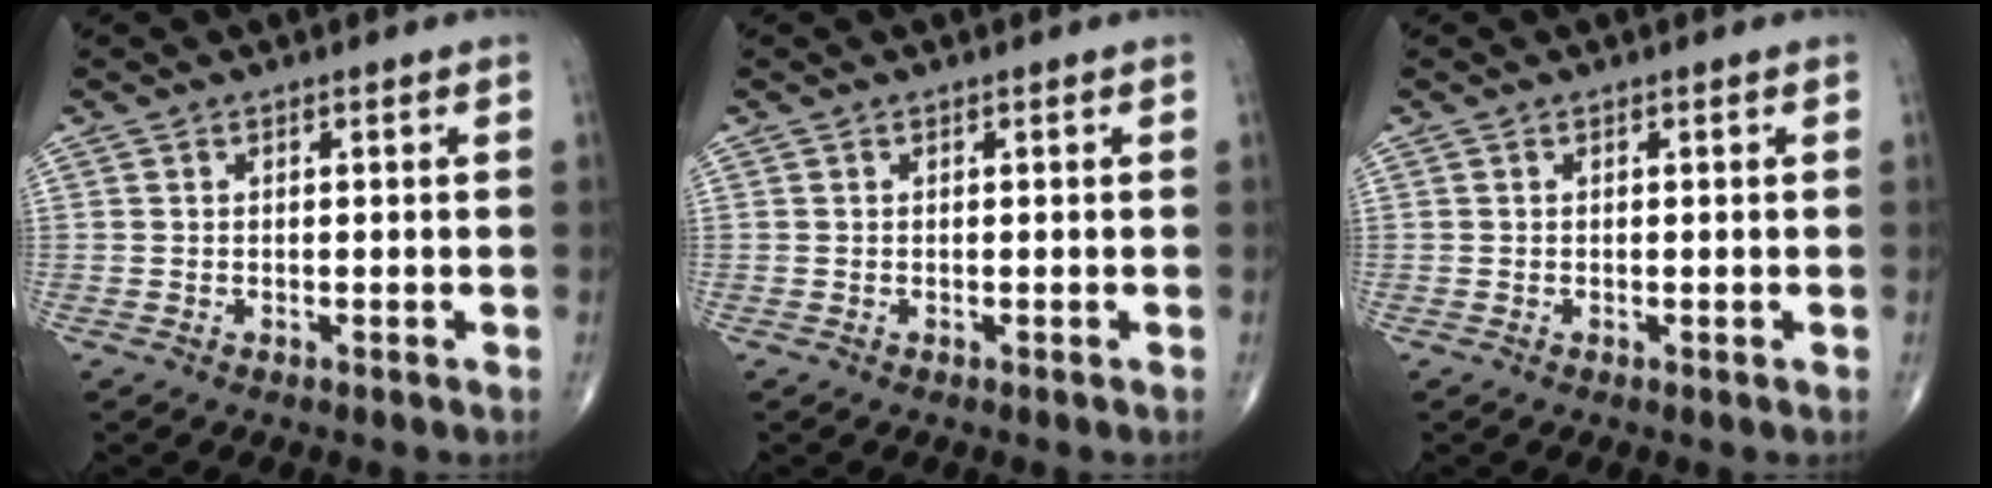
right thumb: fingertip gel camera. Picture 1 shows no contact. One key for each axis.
{"total": 0.0}
{"total": 0.0}